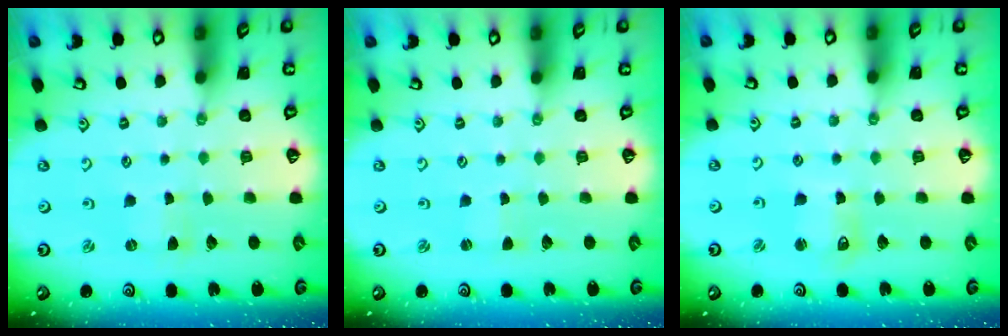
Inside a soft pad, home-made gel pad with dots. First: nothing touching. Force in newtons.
{"total": 0.0}
{"total": 5.4, "press": 5.4, "slide": 0.8}